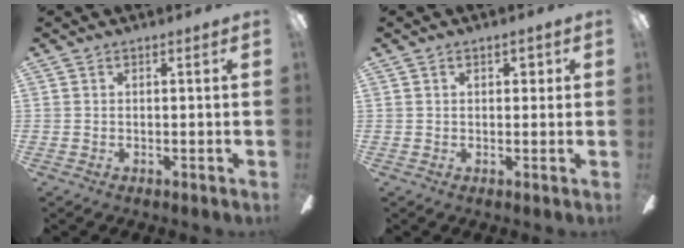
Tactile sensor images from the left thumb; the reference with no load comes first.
{"total": 2.2, "force": [0.8, 1.2, 1.6], "torque": [-0.017, 0.002, 0.010]}